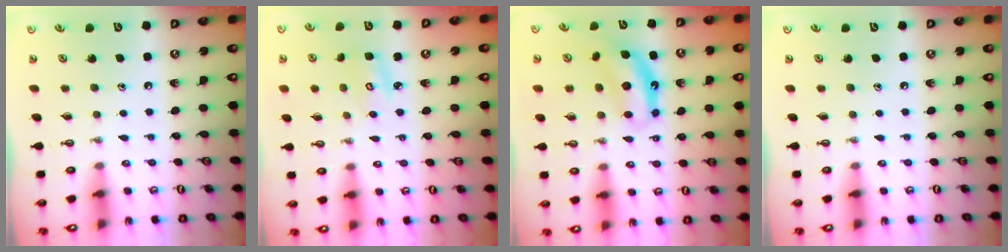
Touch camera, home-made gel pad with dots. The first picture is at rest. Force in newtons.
{"total": 4.2, "press": 4.2, "slide": 0.4}
{"total": 7.4, "press": 7.4, "slide": 0.2}
{"total": 0.0}